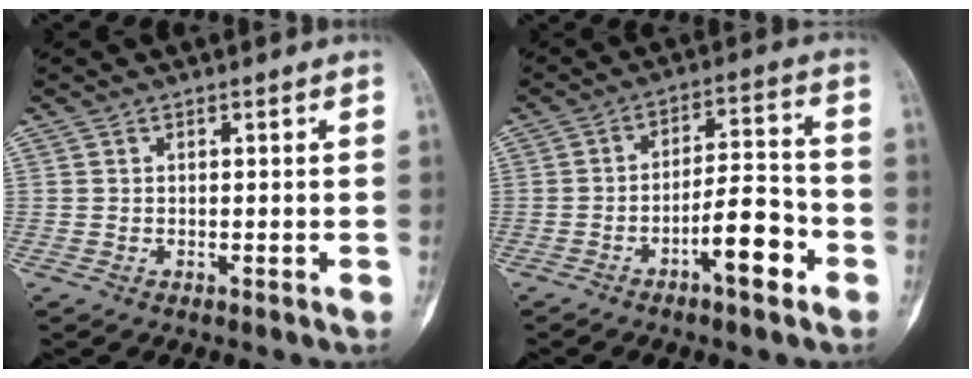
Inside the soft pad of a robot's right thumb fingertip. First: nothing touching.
{"total": 9.9, "force": [-4.7, 2.9, 8.2], "torque": [-0.122, 0.036, -0.078]}